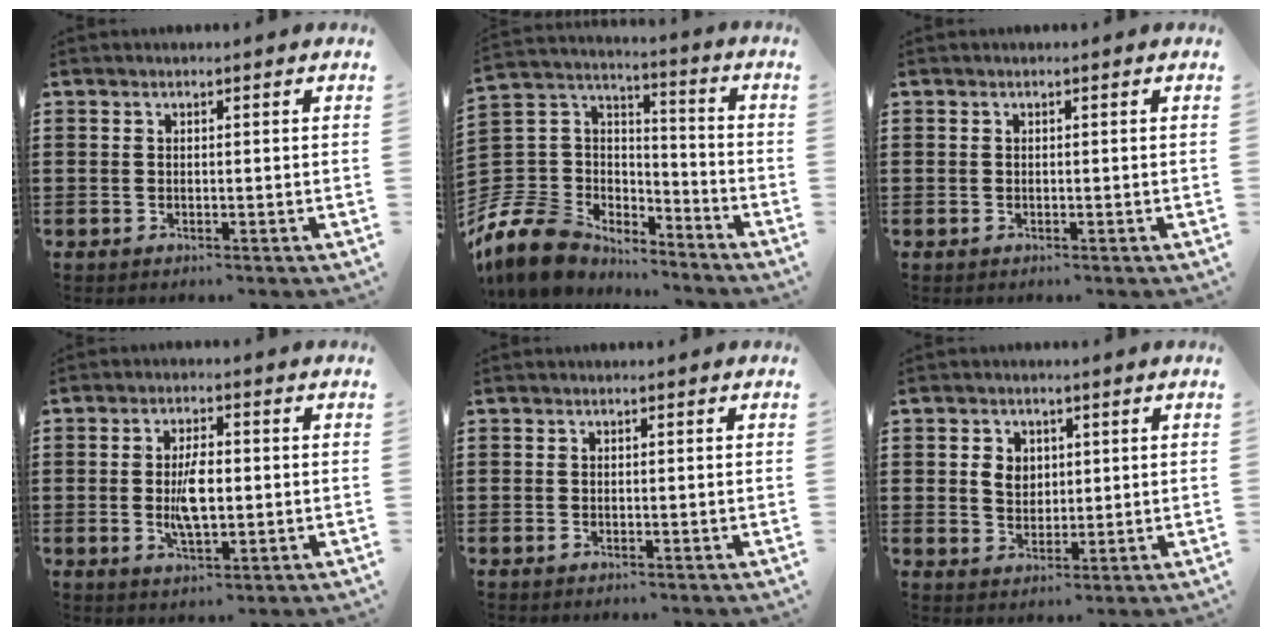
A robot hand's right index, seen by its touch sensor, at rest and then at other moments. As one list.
[{"total": 10.9, "force": [-8.1, 6.7, 2.8], "torque": [-0.107, 0.009, -0.160]}, {"total": 0.0}, {"total": 6.1, "force": [-0.2, 2.5, 5.5], "torque": [-0.114, 0.000, -0.008]}, {"total": 0.5, "force": [-0.3, 0.2, 0.4], "torque": [-0.008, -0.002, -0.005]}, {"total": 3.7, "force": [0.8, 3.0, 1.9], "torque": [-0.040, 0.009, 0.010]}]